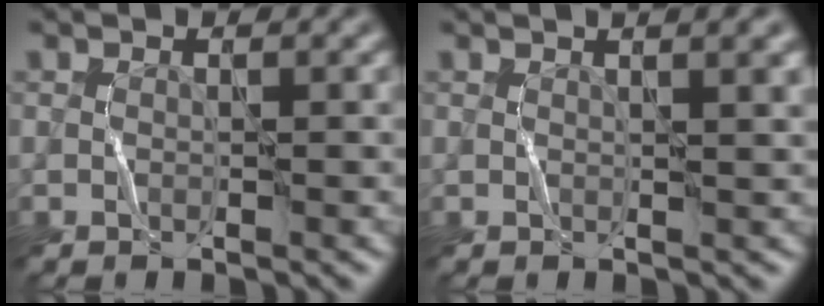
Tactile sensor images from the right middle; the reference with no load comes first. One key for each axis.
{"total": 3.1, "fx": 0.8, "fy": 1.2, "fz": 2.8, "tx": -0.016, "ty": 0.016, "tz": 0.001}